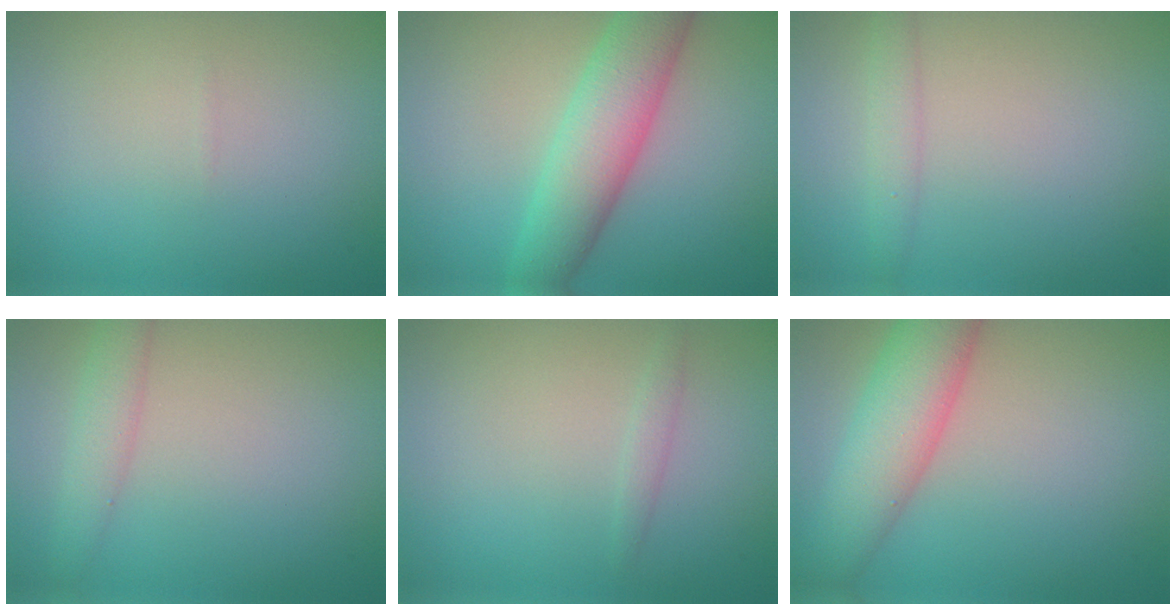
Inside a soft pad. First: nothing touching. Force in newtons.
{"total": 6.4, "press": 6.4, "slide": 0.2}
{"total": 1.7, "press": 1.7, "slide": 0.2}
{"total": 2.5, "press": 2.5, "slide": 0.1}
{"total": 0.9, "press": 0.9, "slide": 0.0}
{"total": 7.2, "press": 7.2, "slide": 0.3}